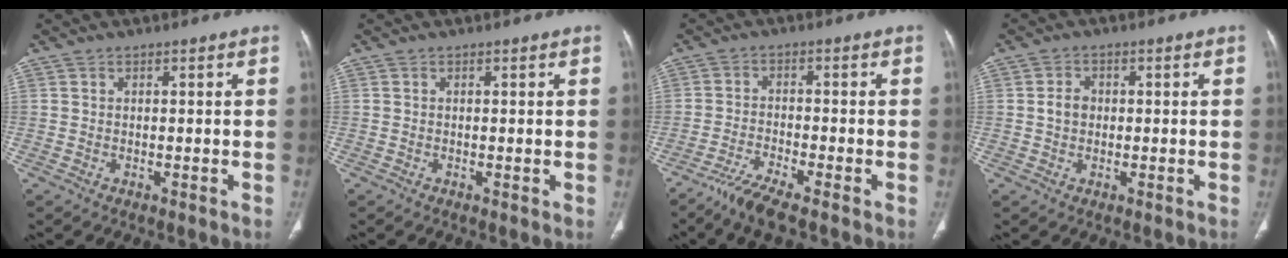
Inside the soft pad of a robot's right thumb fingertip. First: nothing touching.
{"total": 0.0}
{"total": 4.3, "force": [-3.4, 0.1, 2.7], "torque": [-0.071, 0.005, -0.073]}
{"total": 2.9, "force": [0.0, 2.4, 1.7], "torque": [-0.024, 0.010, -0.002]}